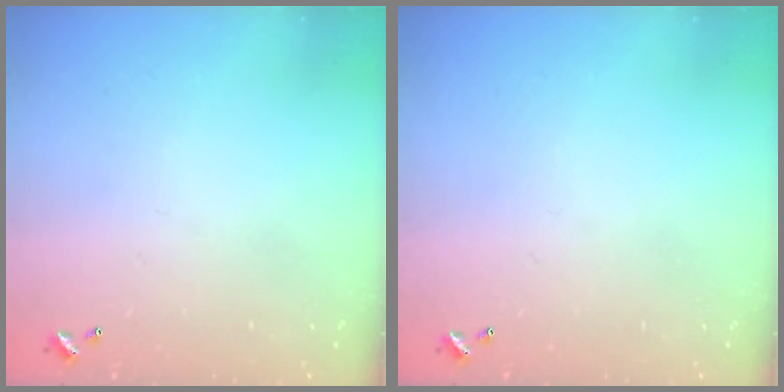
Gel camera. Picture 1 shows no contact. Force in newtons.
{"total": 0.0}